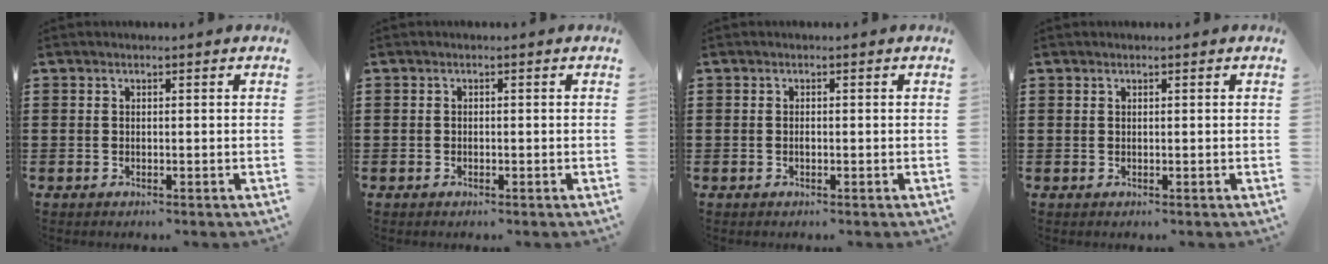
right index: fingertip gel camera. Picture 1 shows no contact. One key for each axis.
{"total": 0.5, "fx": -0.3, "fy": 0.4, "fz": 0.1, "tx": -0.002, "ty": 0.003, "tz": -0.007}
{"total": 0.5, "fx": -0.1, "fy": 0.3, "fz": 0.4, "tx": -0.011, "ty": -0.001, "tz": -0.002}
{"total": 0.0}